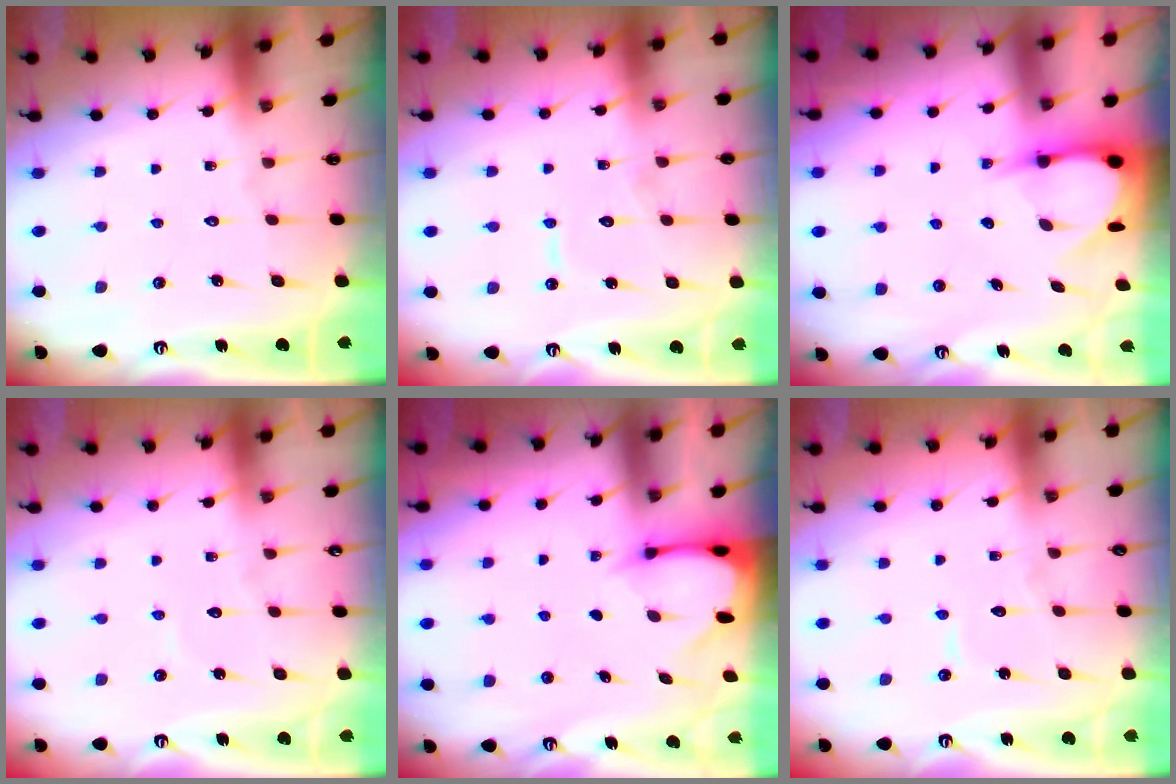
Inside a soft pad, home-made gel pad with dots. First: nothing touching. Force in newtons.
{"total": 6.3, "press": 6.2, "slide": 0.6}
{"total": 5.0, "press": 5.0, "slide": 0.6}
{"total": 3.9, "press": 3.9, "slide": 0.3}
{"total": 2.6, "press": 2.5, "slide": 0.3}
{"total": 5.2, "press": 5.2, "slide": 0.2}